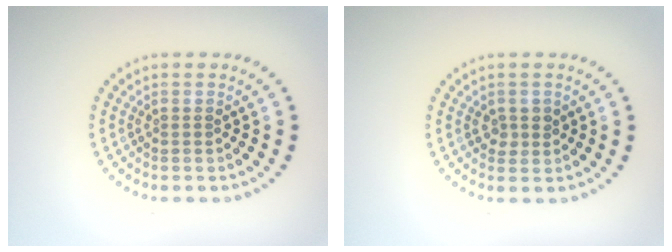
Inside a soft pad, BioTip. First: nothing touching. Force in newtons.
{"total": 1.4, "press": 1.4, "slide": 0.4}